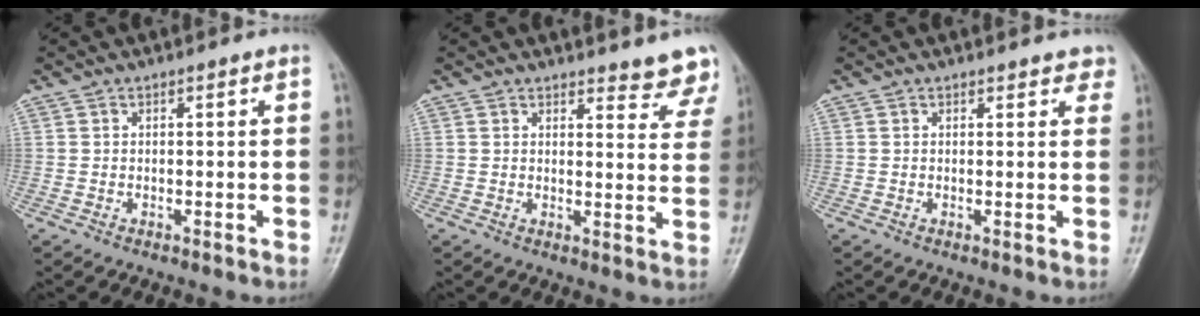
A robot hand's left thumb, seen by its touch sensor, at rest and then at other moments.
{"total": 6.9, "force": [6.5, 1.9, 1.4], "torque": [0.017, -0.044, 0.057]}
{"total": 2.6, "force": [2.2, 1.2, 0.6], "torque": [0.021, -0.008, 0.014]}